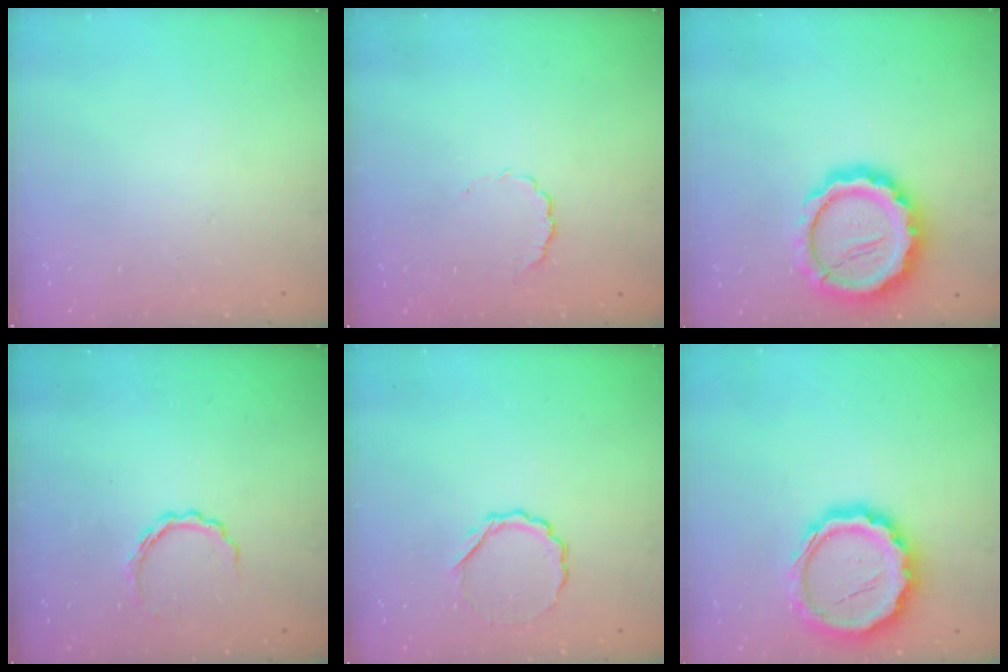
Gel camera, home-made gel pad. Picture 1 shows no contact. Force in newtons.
{"total": 4.2, "press": 4.1, "slide": 0.9}
{"total": 16.3, "press": 16.0, "slide": 3.1}
{"total": 5.0, "press": 4.9, "slide": 0.9}
{"total": 5.2, "press": 5.0, "slide": 1.2}
{"total": 16.6, "press": 16.4, "slide": 2.5}